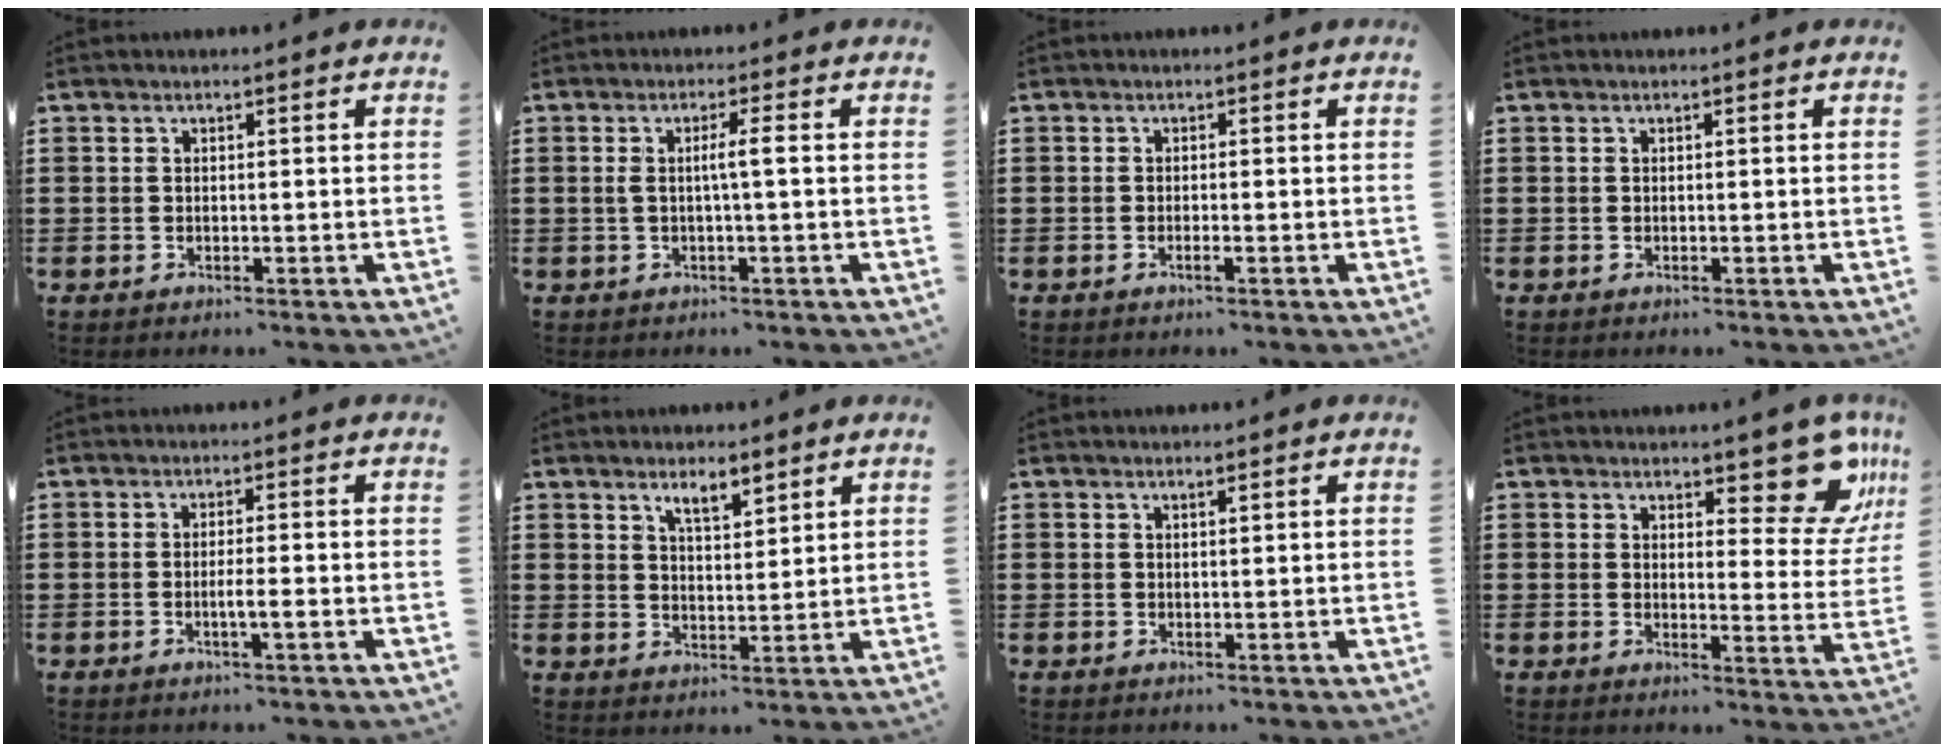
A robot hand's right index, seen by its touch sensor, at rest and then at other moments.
{"total": 2.9, "force": [-0.1, -0.1, 2.8], "torque": [-0.055, -0.002, -0.006]}
{"total": 0.9, "force": [-0.5, -0.1, 0.7], "torque": [-0.012, -0.004, -0.009]}
{"total": 0.0}
{"total": 2.5, "force": [-0.8, 0.0, 2.4], "torque": [-0.041, -0.003, -0.017]}
{"total": 3.6, "force": [2.8, 1.0, 2.0], "torque": [-0.037, 0.001, 0.049]}
{"total": 0.6, "force": [0.4, 0.1, 0.3], "torque": [-0.007, 0.000, 0.009]}
{"total": 10.3, "force": [7.6, 3.6, 5.9], "torque": [-0.081, -0.041, 0.132]}